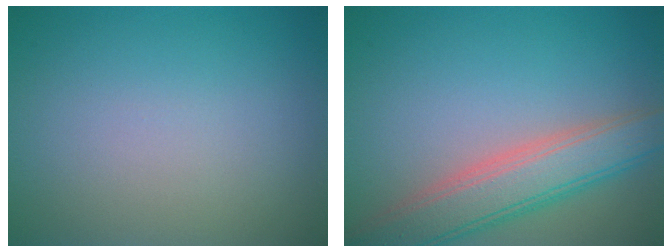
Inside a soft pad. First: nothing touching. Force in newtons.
{"total": 6.0, "press": 6.0, "slide": 0.2}